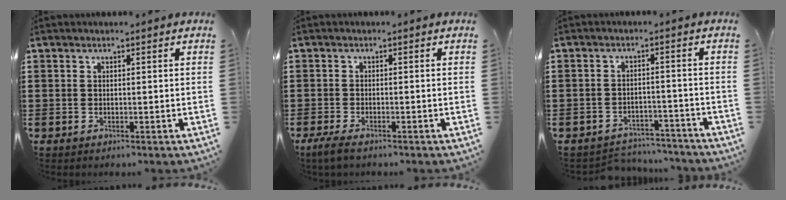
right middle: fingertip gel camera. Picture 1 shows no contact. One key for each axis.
{"total": 2.6, "fx": -2.0, "fy": 0.2, "fz": 1.6, "tx": -0.043, "ty": -0.008, "tz": -0.041}
{"total": 3.6, "fx": -3.6, "fy": 0.4, "fz": 0.1, "tx": -0.008, "ty": -0.001, "tz": -0.075}